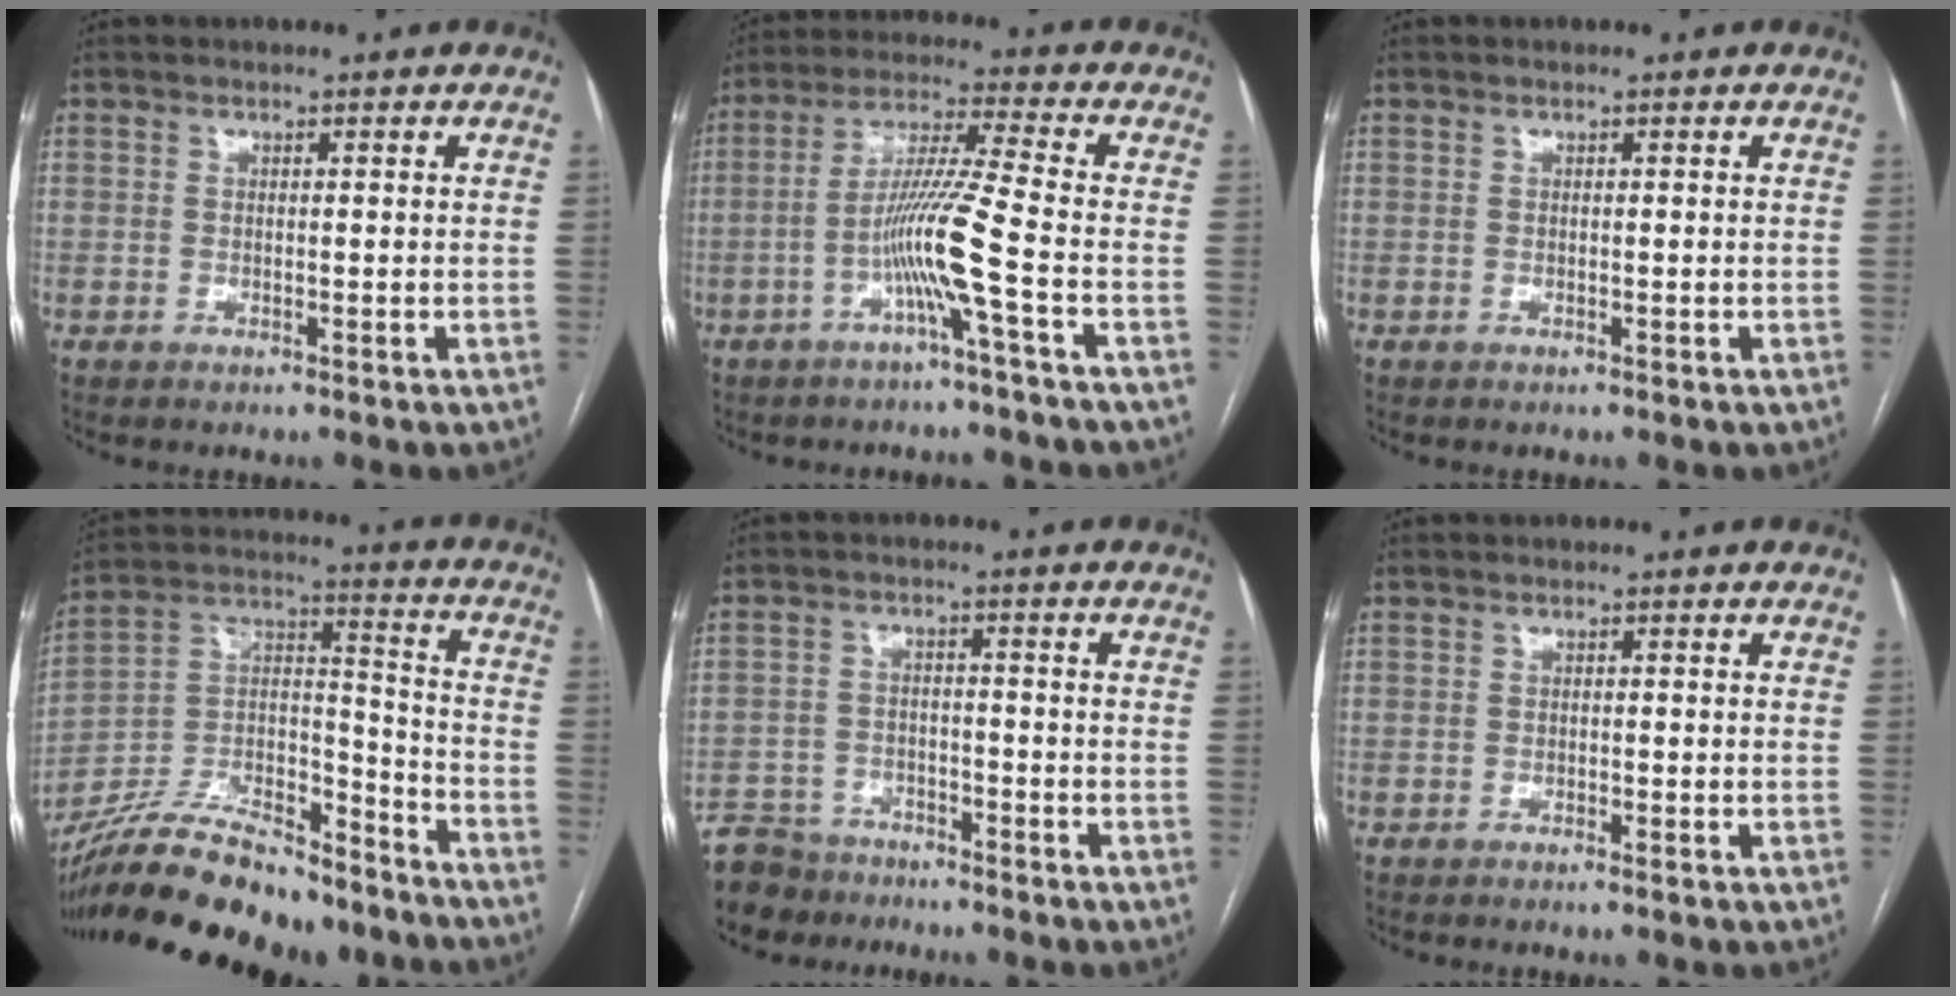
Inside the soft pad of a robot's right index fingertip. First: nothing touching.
{"total": 9.0, "force": [-3.3, -2.0, 8.2], "torque": [-0.162, 0.005, -0.065]}
{"total": 0.0}
{"total": 22.8, "force": [-19.4, 6.2, 10.2], "torque": [-0.185, 0.014, -0.325]}
{"total": 7.4, "force": [-6.4, 3.7, 0.5], "torque": [-0.012, -0.001, -0.113]}
{"total": 0.6, "force": [-0.4, 0.0, 0.3], "torque": [-0.010, -0.001, -0.007]}